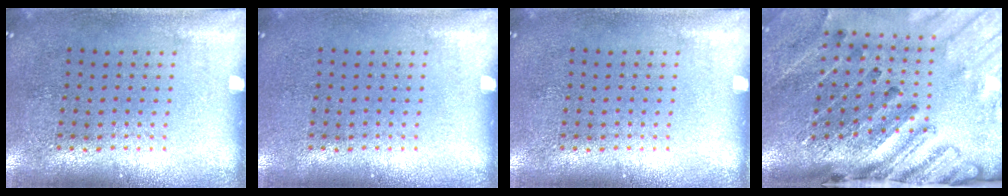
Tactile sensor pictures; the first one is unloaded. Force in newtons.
{"total": 0.0}
{"total": 0.0}
{"total": 3.3, "press": 2.7, "slide": 1.8}